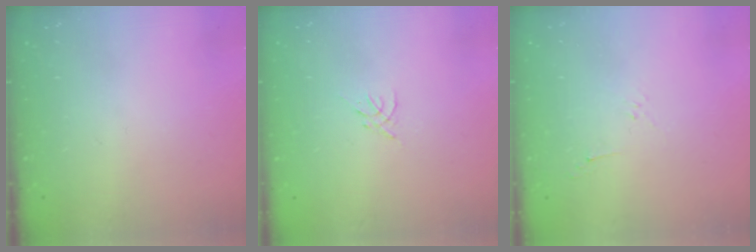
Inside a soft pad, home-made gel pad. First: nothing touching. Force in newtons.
{"total": 0.0}
{"total": 2.8, "press": 2.7, "slide": 0.6}